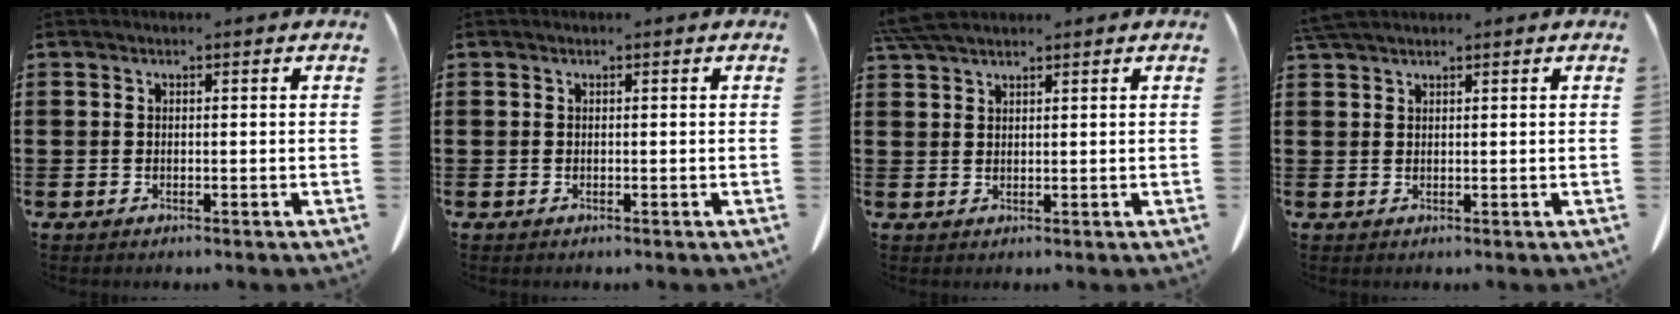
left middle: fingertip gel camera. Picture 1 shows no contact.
{"total": 0.0}
{"total": 3.9, "force": [3.3, 0.6, 1.9], "torque": [-0.049, -0.002, 0.065]}
{"total": 2.3, "force": [2.0, 0.3, 1.2], "torque": [-0.029, 0.001, 0.040]}